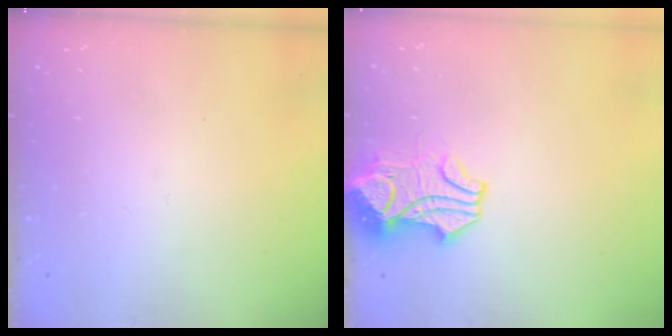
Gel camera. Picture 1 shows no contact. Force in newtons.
{"total": 7.4, "press": 7.3, "slide": 0.9}